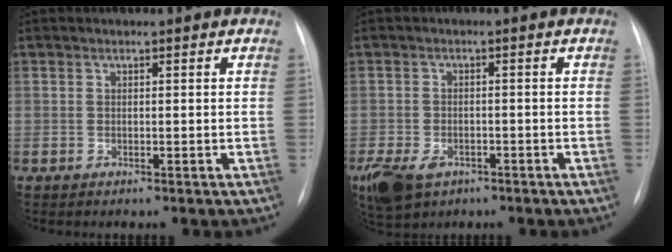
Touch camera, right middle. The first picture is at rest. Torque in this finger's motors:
{"motor_torque": [0.93, -0.99, 0.46, 0.11]}